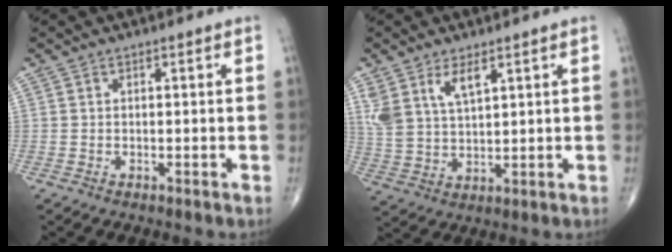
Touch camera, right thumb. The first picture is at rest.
{"total": 7.3, "force": [4.0, 3.2, 5.2], "torque": [-0.102, -0.014, 0.088]}